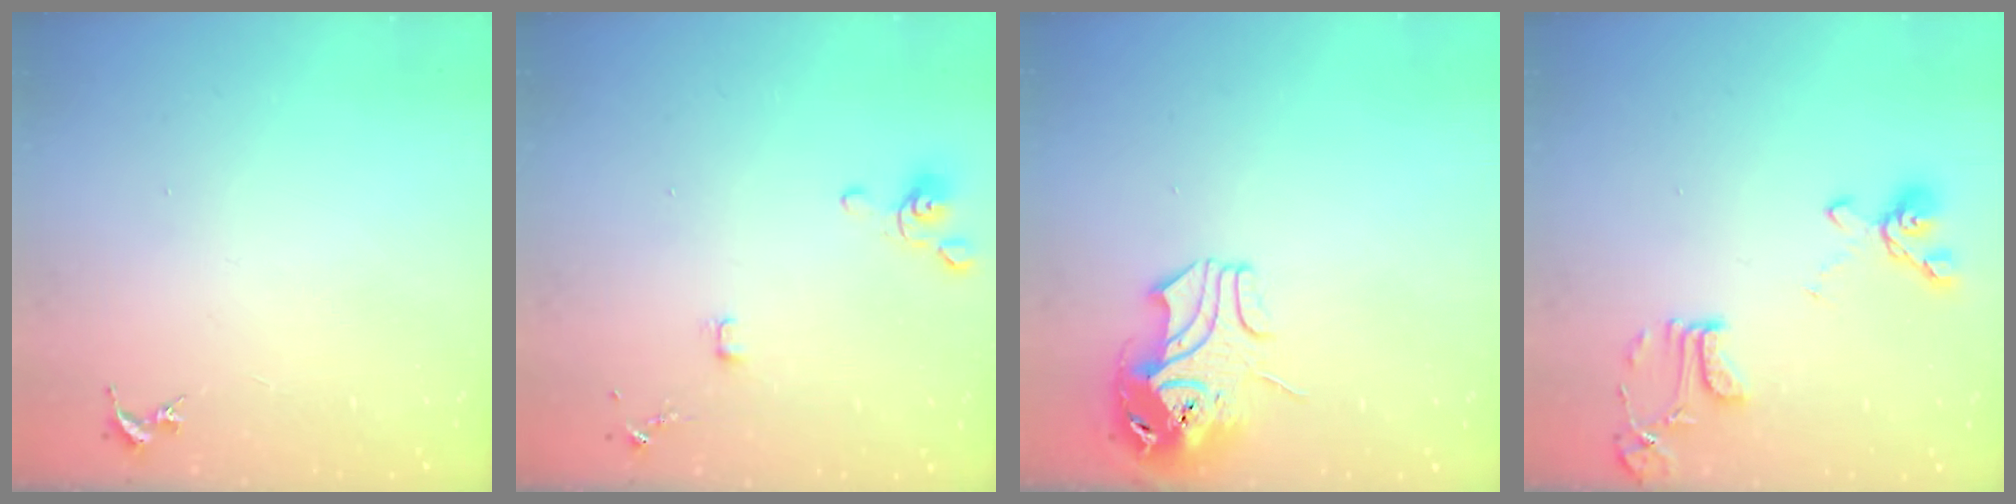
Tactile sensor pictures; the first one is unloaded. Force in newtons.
{"total": 4.4, "press": 4.1, "slide": 1.6}
{"total": 10.1, "press": 10.0, "slide": 1.3}
{"total": 15.7, "press": 15.7, "slide": 1.5}